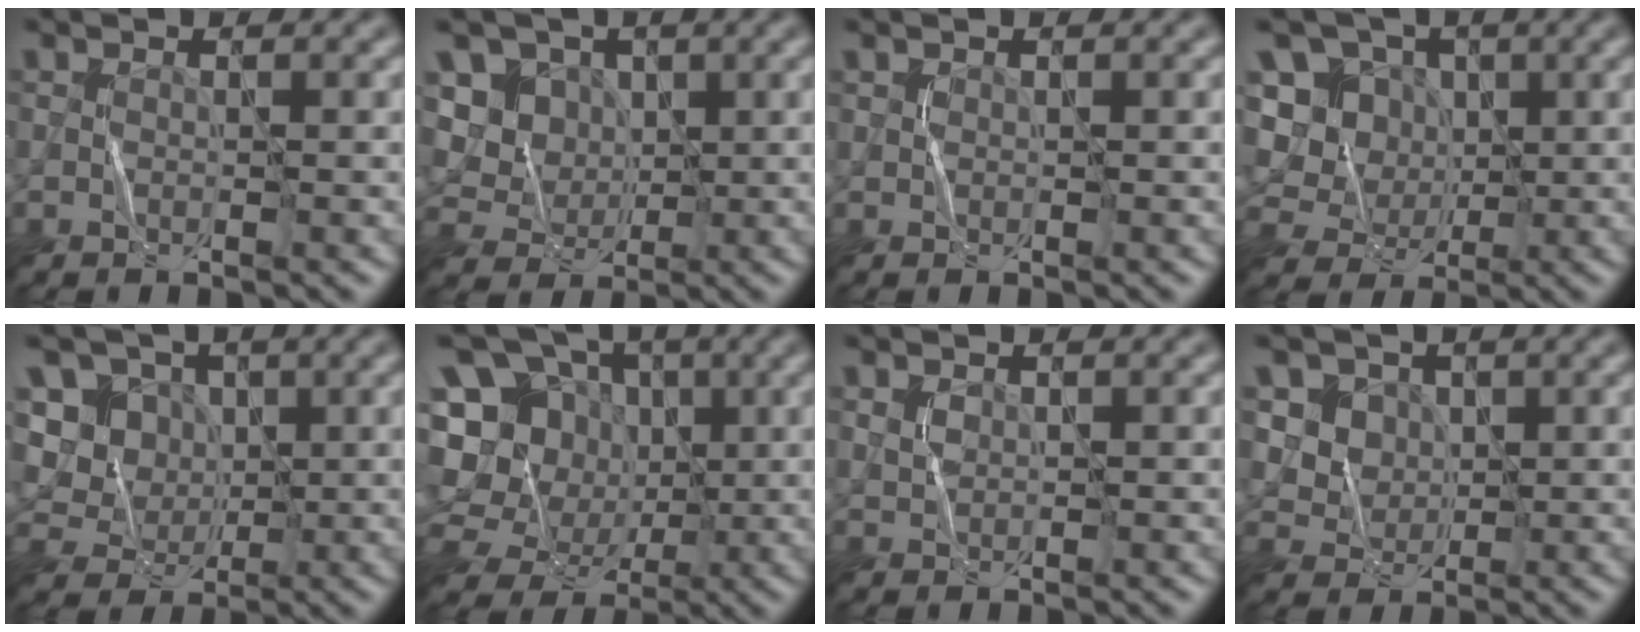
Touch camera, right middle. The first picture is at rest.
{"total": 8.3, "force": [2.6, 7.2, 3.3], "torque": [-0.083, 0.022, 0.033]}
{"total": 0.0}
{"total": 10.6, "force": [1.7, 9.7, 3.8], "torque": [-0.116, 0.035, 0.025]}
{"total": 9.5, "force": [2.4, 8.4, 3.7], "torque": [-0.100, 0.030, 0.033]}
{"total": 15.9, "force": [-1.2, 14.2, 7.0], "torque": [-0.164, 0.020, -0.027]}
{"total": 0.9, "force": [0.5, 0.6, 0.4], "torque": [-0.011, -0.001, 0.013]}
{"total": 4.9, "force": [2.1, 4.0, 1.9], "torque": [-0.050, -0.008, 0.047]}